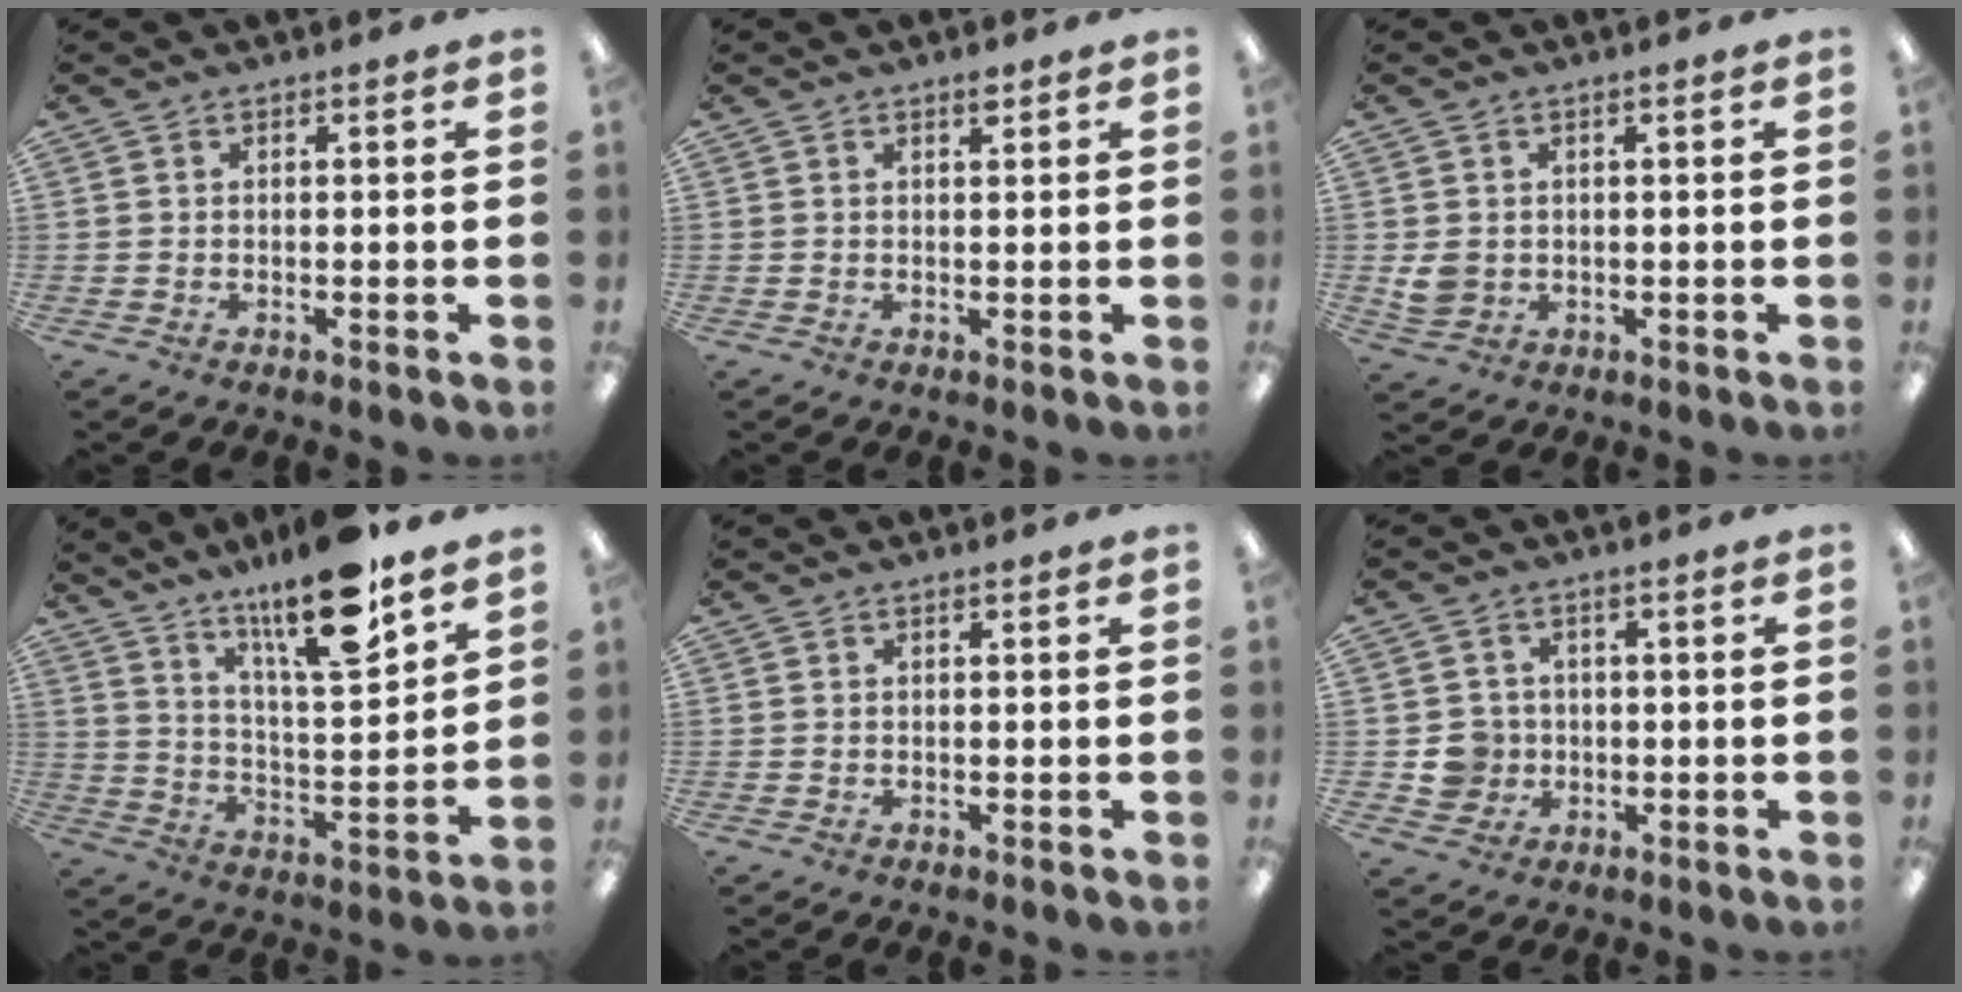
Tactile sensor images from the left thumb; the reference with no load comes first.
{"total": 1.3, "force": [1.0, 0.4, 0.7], "torque": [-0.008, -0.004, 0.017]}
{"total": 3.7, "force": [0.6, 3.2, 1.8], "torque": [-0.026, 0.003, 0.012]}
{"total": 16.9, "force": [13.0, 3.3, 10.3], "torque": [-0.178, -0.078, 0.213]}
{"total": 0.0}
{"total": 5.5, "force": [-0.4, 5.4, 0.8], "torque": [-0.010, 0.009, -0.004]}